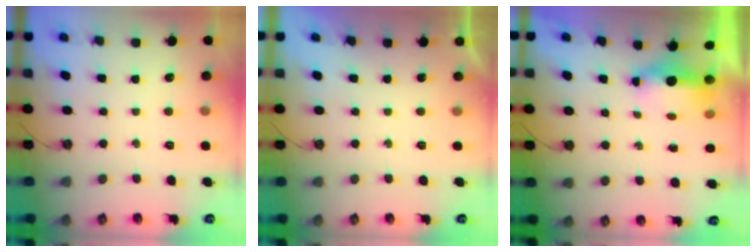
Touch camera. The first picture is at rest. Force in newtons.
{"total": 0.0}
{"total": 8.3, "press": 5.4, "slide": 6.3}